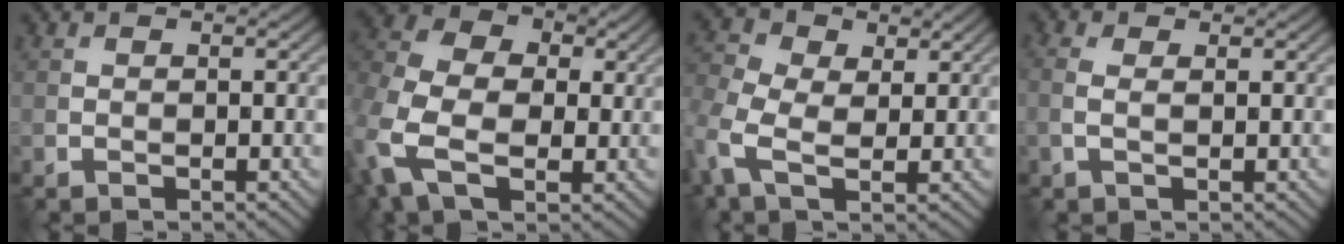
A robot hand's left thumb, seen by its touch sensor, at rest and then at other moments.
{"total": 11.1, "force": [-0.5, 7.8, 7.9], "torque": [-0.218, 0.001, -0.013]}
{"total": 6.9, "force": [0.1, 4.7, 5.1], "torque": [-0.133, 0.010, -0.010]}
{"total": 2.0, "force": [0.2, 0.9, 1.8], "torque": [-0.048, 0.004, 0.001]}